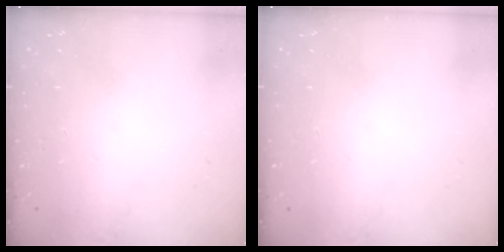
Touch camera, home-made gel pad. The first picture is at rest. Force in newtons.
{"total": 0.0}